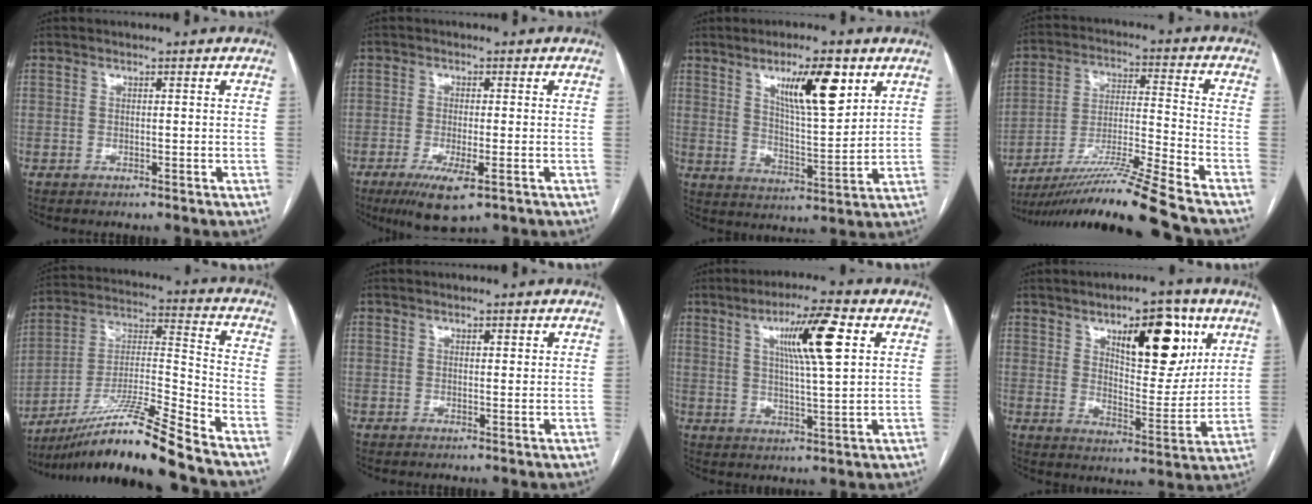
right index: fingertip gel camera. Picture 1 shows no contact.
{"total": 6.3, "force": [-3.2, 1.3, 5.3], "torque": [-0.092, -0.016, -0.049]}
{"total": 11.1, "force": [5.8, 2.1, 9.3], "torque": [-0.154, -0.004, 0.099]}
{"total": 17.4, "force": [-14.8, -2.9, 8.7], "torque": [-0.163, -0.012, -0.259]}
{"total": 16.7, "force": [-13.6, -2.1, 9.3], "torque": [-0.172, -0.004, -0.246]}
{"total": 1.2, "force": [0.7, 0.4, 0.9], "torque": [-0.013, 0.002, 0.010]}
{"total": 10.6, "force": [4.0, 0.5, 9.9], "torque": [-0.165, 0.007, 0.063]}
{"total": 14.2, "force": [7.0, 5.2, 11.3], "torque": [-0.155, 0.001, 0.110]}